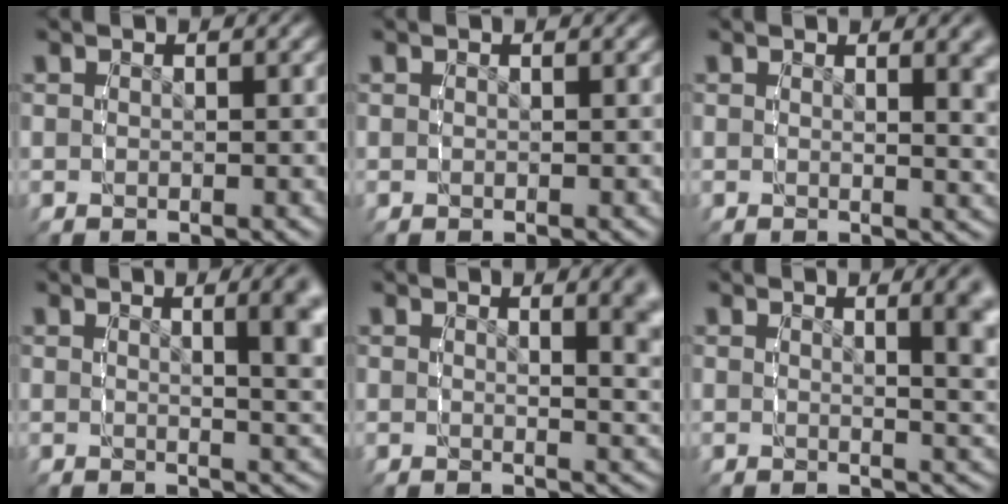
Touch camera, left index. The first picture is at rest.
{"total": 0.0}
{"total": 2.4, "force": [1.3, -0.2, 2.0], "torque": [-0.021, -0.010, 0.022]}
{"total": 5.3, "force": [1.8, 1.0, 4.9], "torque": [-0.043, 0.005, 0.025]}
{"total": 3.8, "force": [1.9, 0.3, 3.2], "torque": [-0.024, -0.002, 0.027]}
{"total": 4.4, "force": [1.6, 0.6, 4.0], "torque": [-0.033, 0.001, 0.024]}